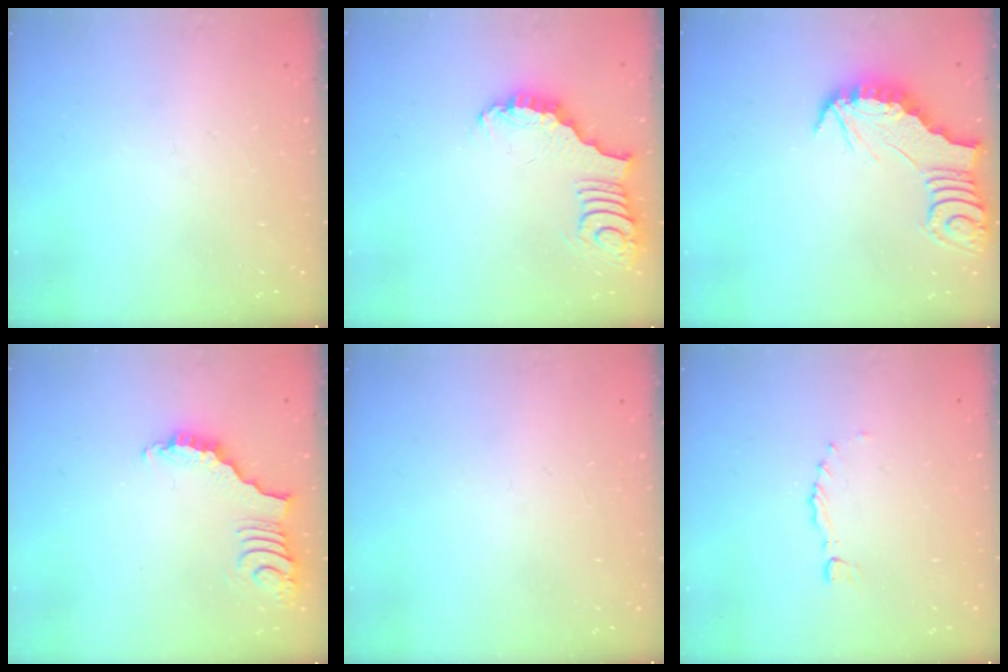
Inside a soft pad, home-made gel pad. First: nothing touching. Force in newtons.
{"total": 3.3, "press": 3.3, "slide": 0.6}
{"total": 2.8, "press": 2.8, "slide": 0.2}
{"total": 3.8, "press": 3.8, "slide": 0.7}
{"total": 0.0}
{"total": 0.0}